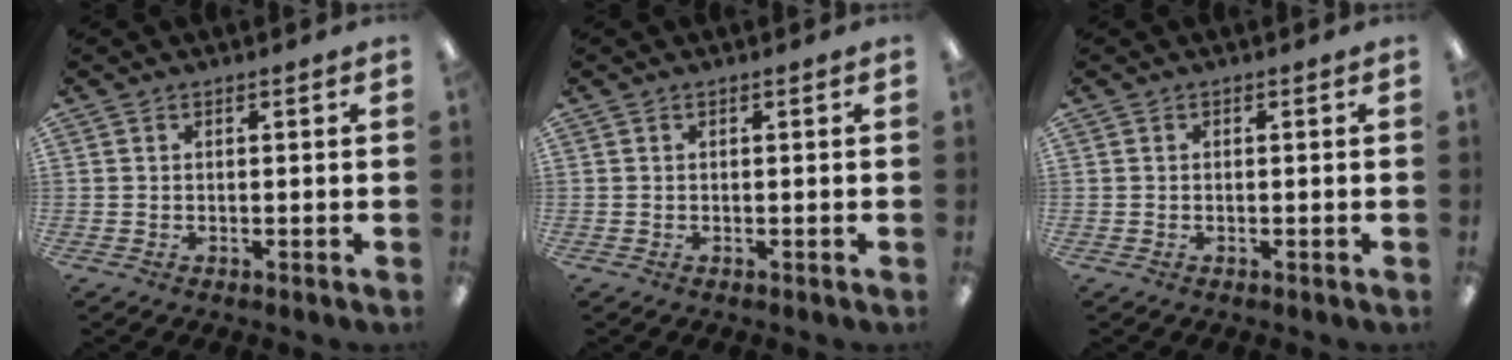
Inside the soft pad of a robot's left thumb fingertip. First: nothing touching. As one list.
[{"total": 0.0}, {"total": 0.0}]